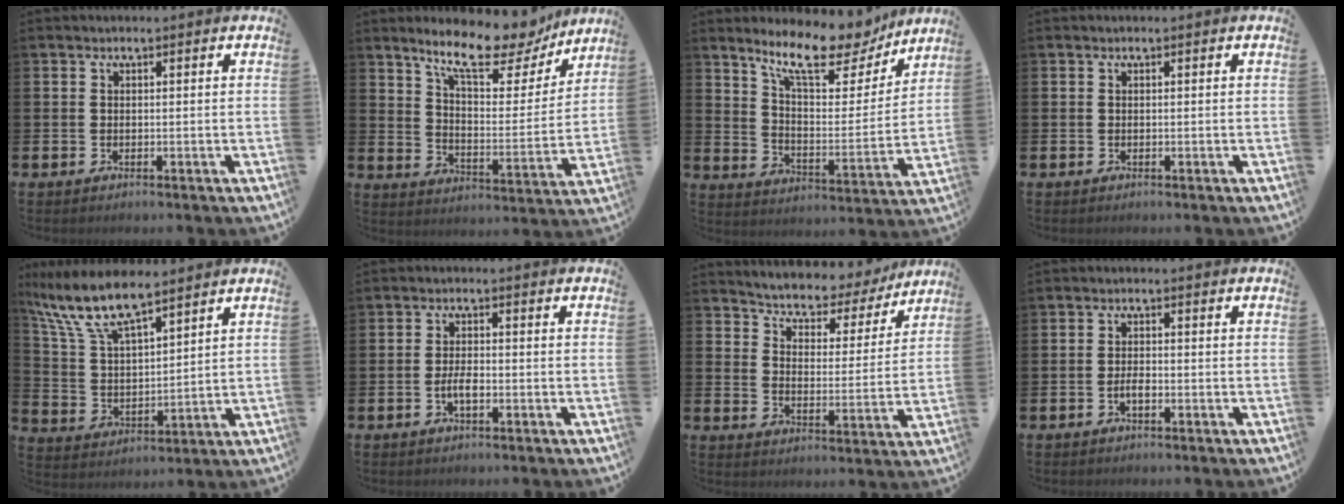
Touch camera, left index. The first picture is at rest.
{"total": 11.9, "force": [10.3, 3.1, 5.0], "torque": [-0.115, -0.063, 0.178]}
{"total": 12.3, "force": [10.7, 3.3, 5.2], "torque": [-0.116, -0.062, 0.188]}
{"total": 0.0}
{"total": 9.9, "force": [8.1, 2.6, 4.9], "torque": [-0.130, -0.029, 0.146]}
{"total": 2.6, "force": [-0.8, 1.0, 2.3], "torque": [-0.038, 0.001, -0.017]}
{"total": 5.4, "force": [5.1, 1.7, 0.3], "torque": [-0.029, -0.048, 0.082]}
{"total": 1.7, "force": [-0.7, 0.7, 1.4], "torque": [-0.022, 0.000, -0.015]}